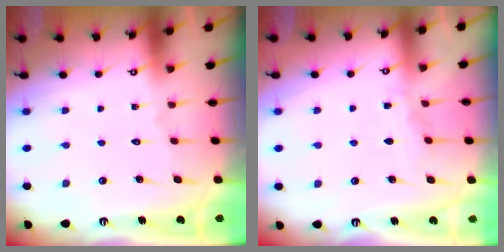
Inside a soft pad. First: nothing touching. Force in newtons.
{"total": 4.0, "press": 3.9, "slide": 0.5}